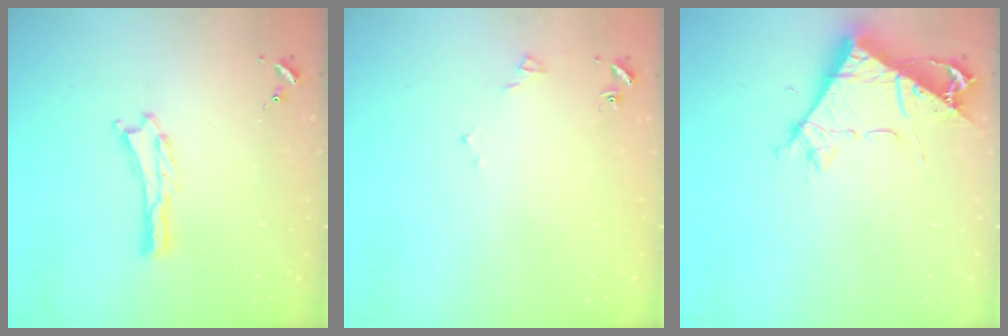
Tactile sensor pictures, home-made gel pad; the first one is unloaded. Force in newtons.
{"total": 2.9, "press": 2.9, "slide": 0.3}
{"total": 7.1, "press": 7.0, "slide": 0.8}